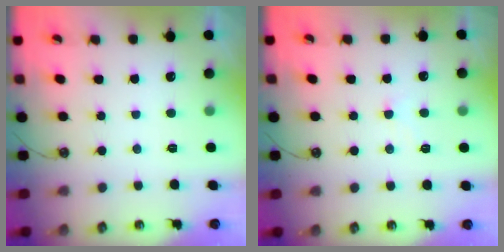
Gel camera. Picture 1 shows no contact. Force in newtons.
{"total": 1.1, "press": 1.0, "slide": 0.4}